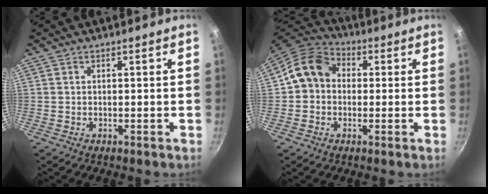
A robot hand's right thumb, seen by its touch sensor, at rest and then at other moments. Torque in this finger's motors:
{"motor_torque": [-0.13, 0.33, 0.12, 0.08, 0.17]}